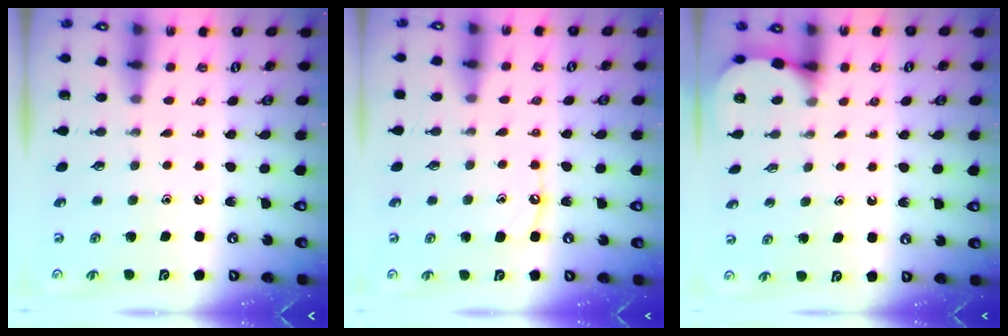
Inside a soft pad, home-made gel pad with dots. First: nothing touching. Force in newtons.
{"total": 5.9, "press": 5.9, "slide": 0.6}
{"total": 2.3, "press": 2.3, "slide": 0.2}